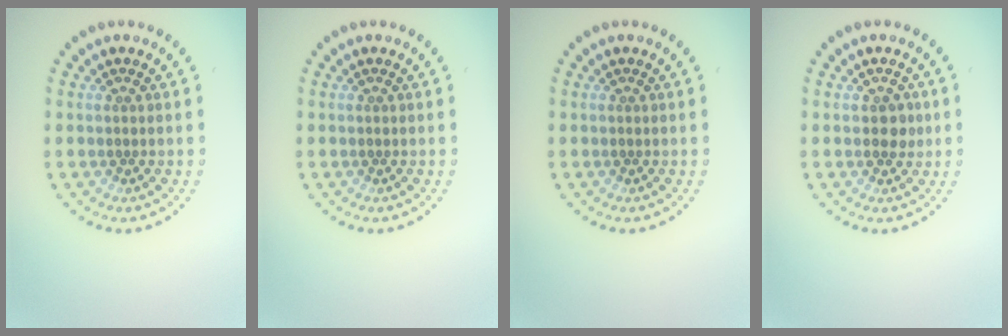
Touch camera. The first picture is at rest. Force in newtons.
{"total": 0.0}
{"total": 0.0}
{"total": 1.6, "press": 1.6, "slide": 0.3}